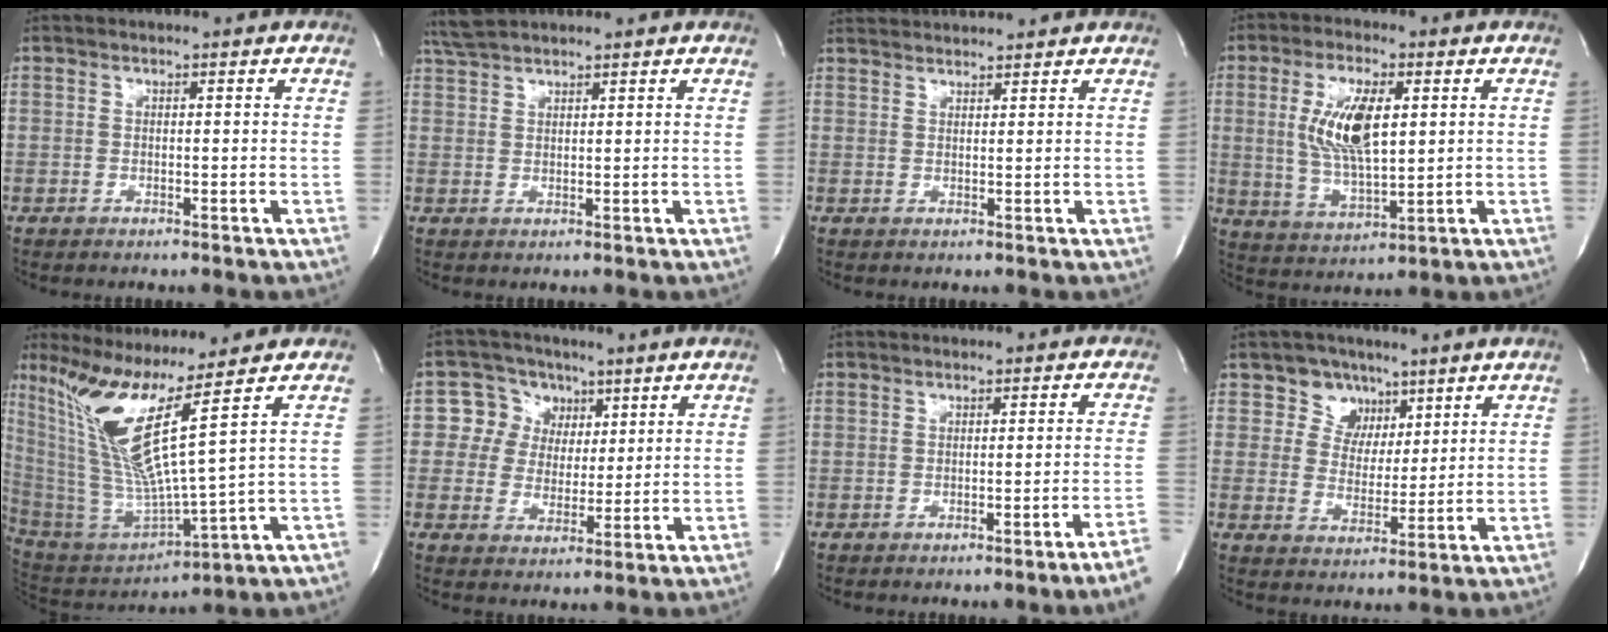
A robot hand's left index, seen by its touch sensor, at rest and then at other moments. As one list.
[{"total": 4.3, "force": [4.0, 0.7, 1.4], "torque": [-0.038, 0.026, 0.082]}, {"total": 5.9, "force": [5.8, 0.1, 1.2], "torque": [-0.024, 0.036, 0.087]}, {"total": 10.2, "force": [1.9, 3.2, 9.5], "torque": [-0.198, 0.000, 0.041]}, {"total": 13.9, "force": [7.5, -2.5, 11.5], "torque": [-0.240, -0.024, 0.152]}, {"total": 6.0, "force": [2.0, 5.6, 0.9], "torque": [-0.013, 0.021, 0.038]}, {"total": 6.4, "force": [-4.5, -2.0, 4.1], "torque": [-0.032, 0.002, -0.059]}, {"total": 5.3, "force": [3.3, 4.1, 0.3], "torque": [-0.003, 0.002, 0.061]}]